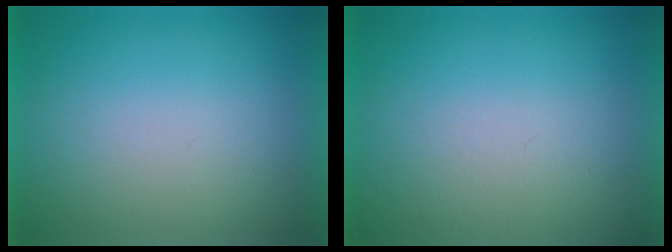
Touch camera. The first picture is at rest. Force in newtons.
{"total": 1.8}